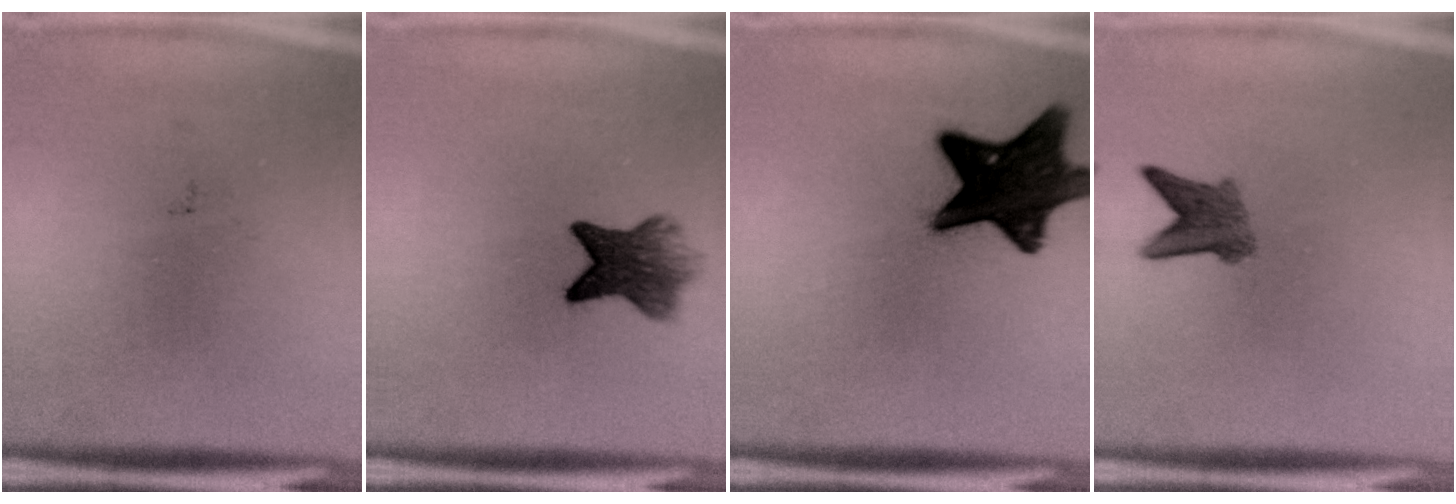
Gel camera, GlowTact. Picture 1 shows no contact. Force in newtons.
{"total": 6.4}
{"total": 14.2}
{"total": 3.7}